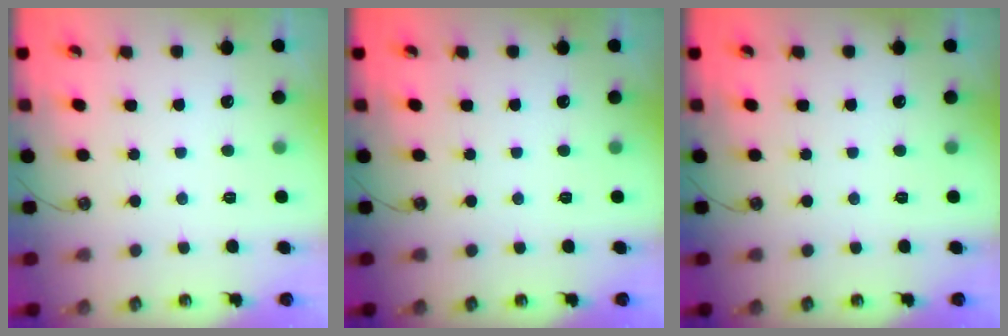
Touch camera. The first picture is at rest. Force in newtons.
{"total": 0.0}
{"total": 0.0}